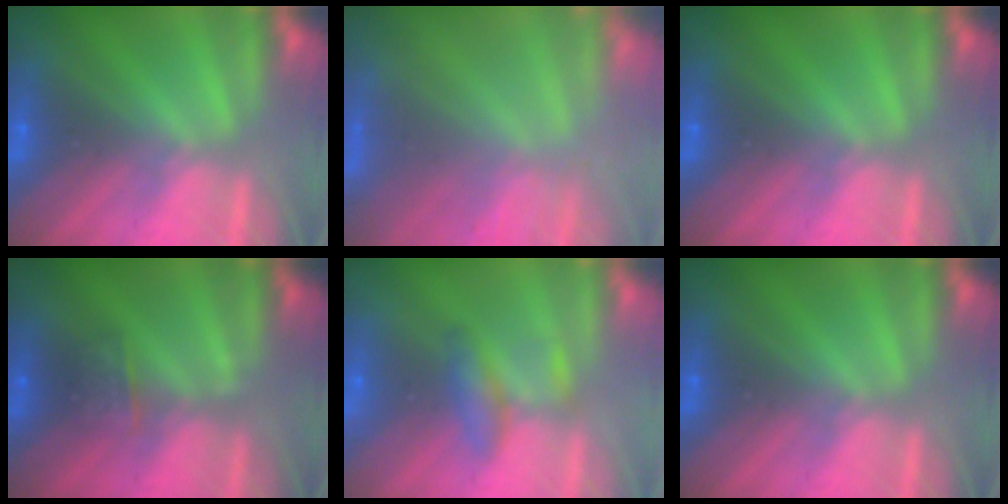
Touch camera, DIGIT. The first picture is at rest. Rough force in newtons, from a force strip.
{"total": 7.4}
{"total": 0.0}
{"total": 2.5}
{"total": 2.1}
{"total": 0.0}